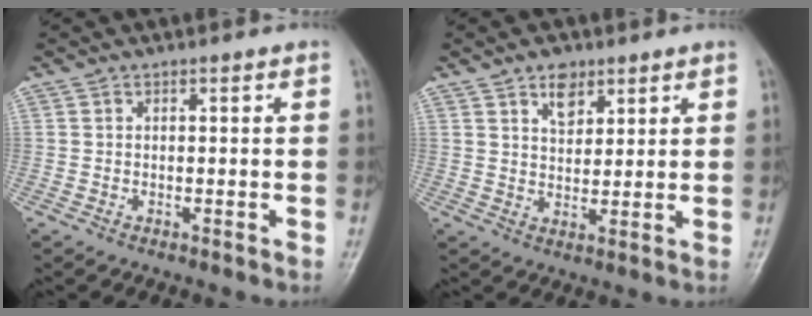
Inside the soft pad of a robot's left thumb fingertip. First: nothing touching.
{"total": 4.9, "force": [3.0, 3.0, 2.5], "torque": [-0.019, -0.020, 0.051]}